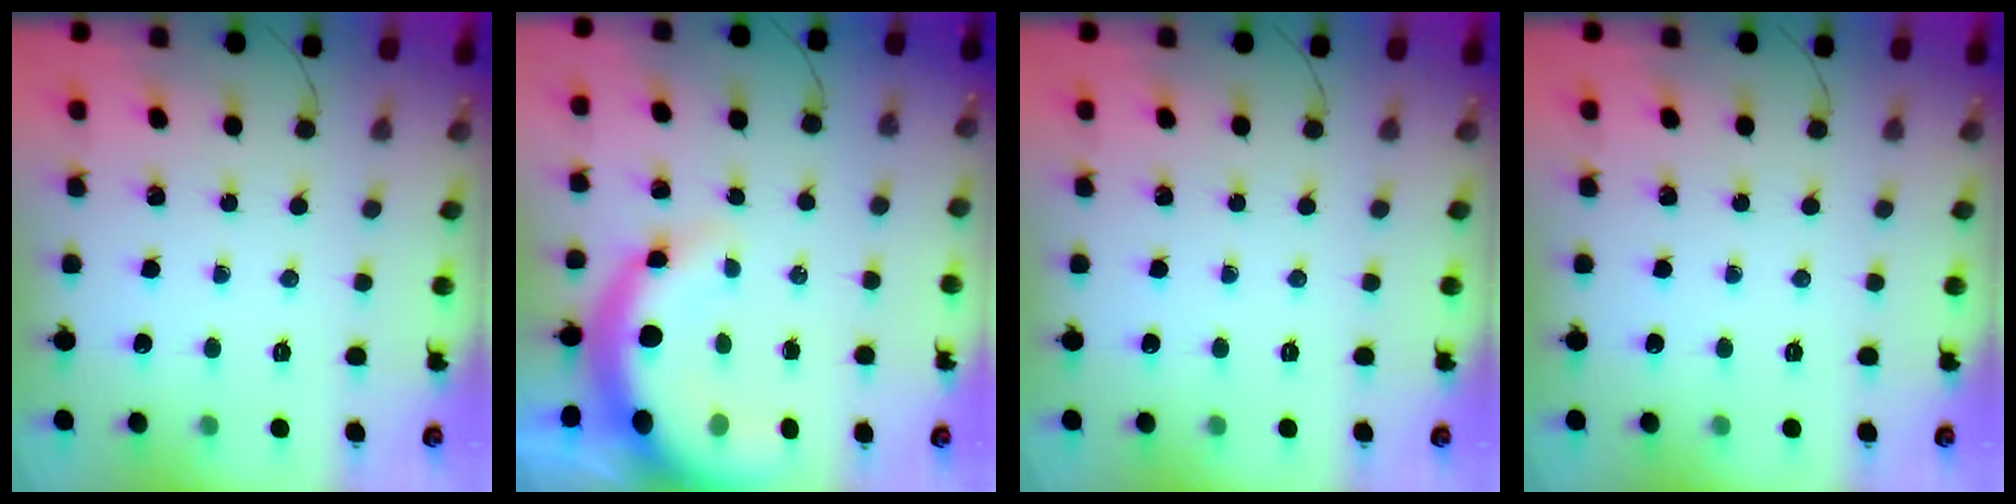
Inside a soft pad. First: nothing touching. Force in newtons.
{"total": 8.5, "press": 8.2, "slide": 2.1}
{"total": 0.0}
{"total": 0.0}